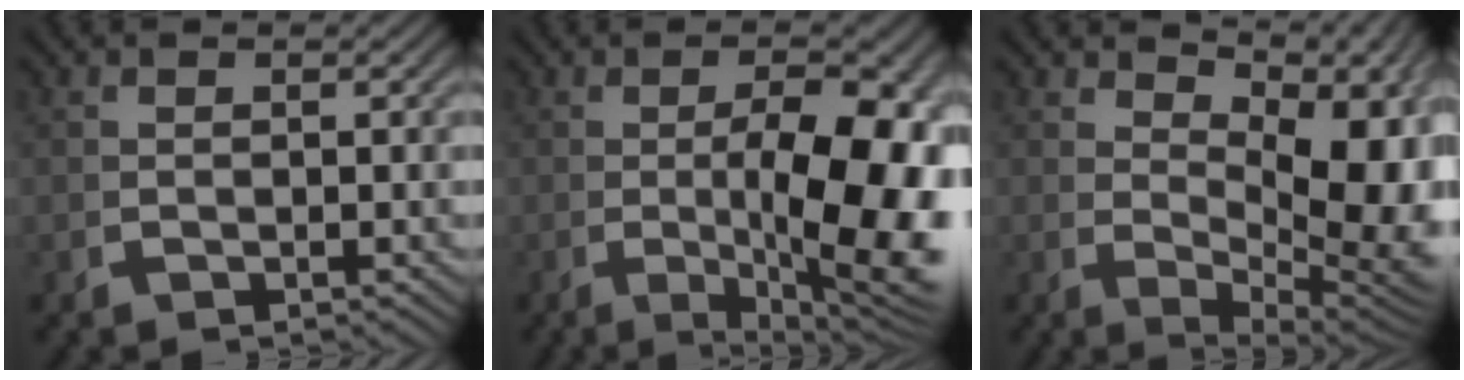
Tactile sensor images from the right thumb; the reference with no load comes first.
{"total": 12.3, "force": [-1.1, 5.0, 11.2], "torque": [-0.160, -0.027, 0.002]}
{"total": 10.8, "force": [1.4, 5.3, 9.2], "torque": [-0.138, -0.029, 0.045]}